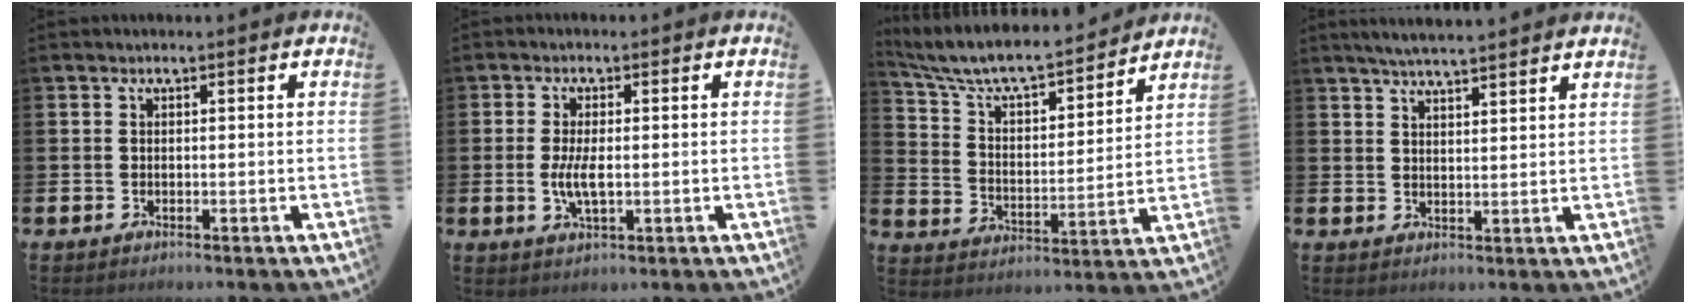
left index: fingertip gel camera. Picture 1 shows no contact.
{"total": 4.0, "force": [-0.1, 1.5, 3.6], "torque": [-0.070, -0.001, -0.007]}
{"total": 7.7, "force": [7.1, 1.8, 2.4], "torque": [-0.084, -0.053, 0.120]}
{"total": 4.6, "force": [4.5, -0.4, 0.9], "torque": [-0.024, -0.019, 0.079]}